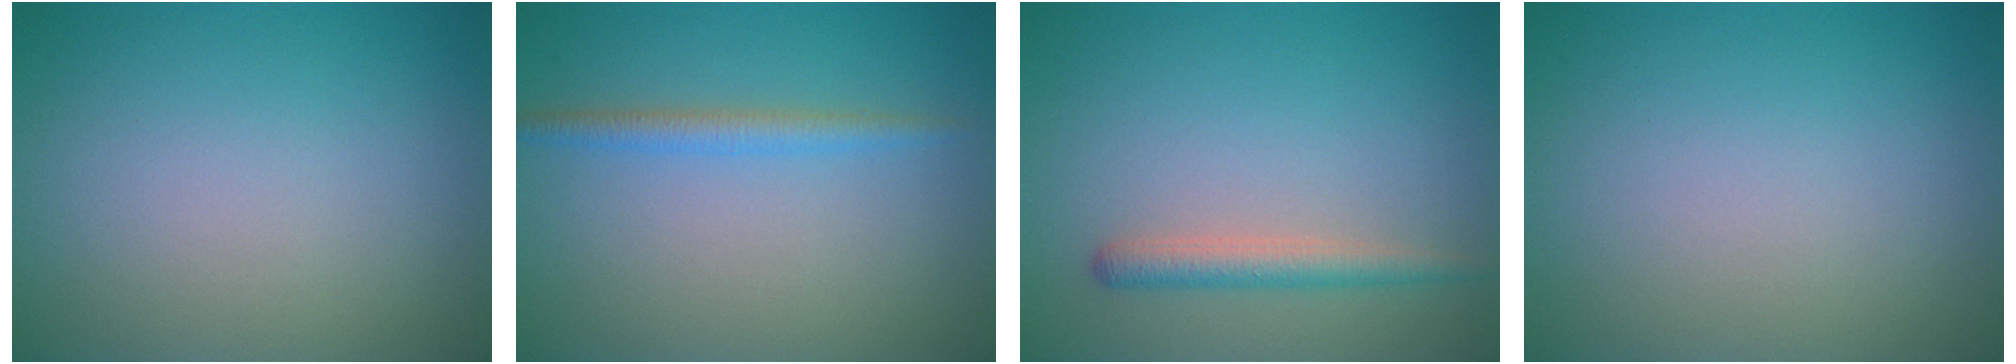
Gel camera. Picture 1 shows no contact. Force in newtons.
{"total": 1.9, "press": 1.9, "slide": 0.0}
{"total": 2.3, "press": 2.3, "slide": 0.2}
{"total": 0.0}